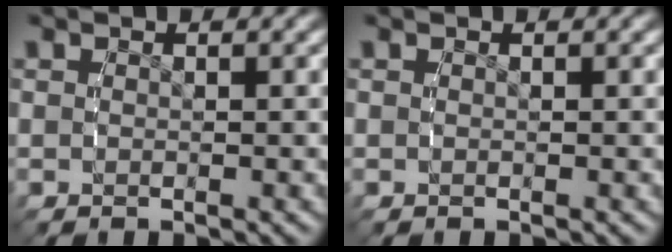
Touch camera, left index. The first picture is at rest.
{"total": 0.0}